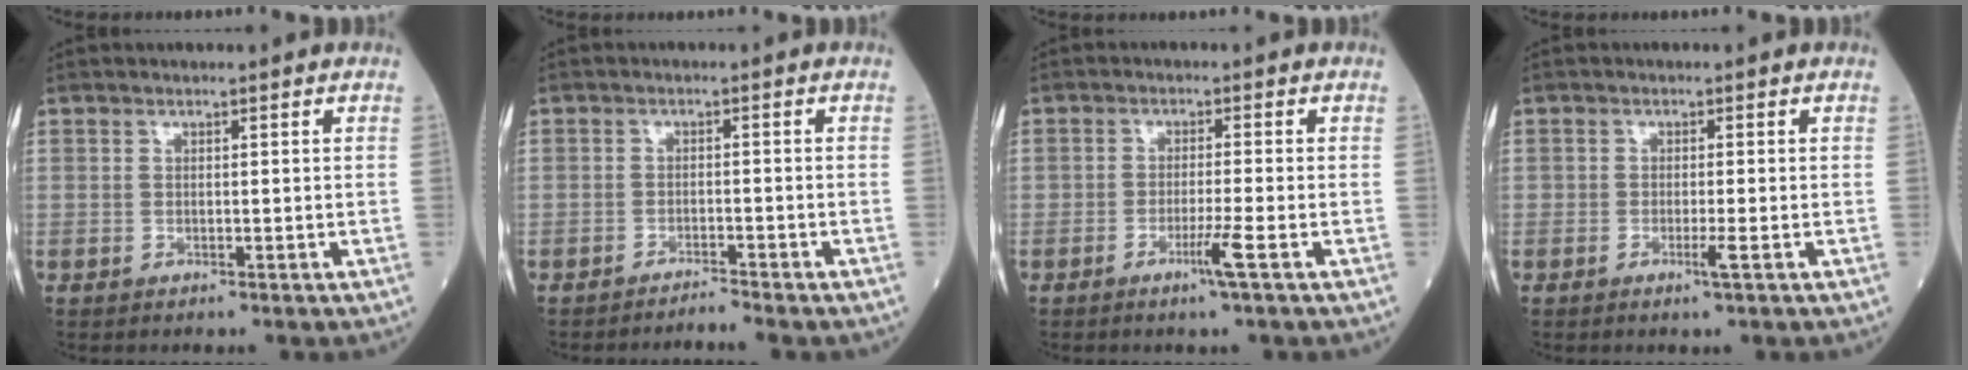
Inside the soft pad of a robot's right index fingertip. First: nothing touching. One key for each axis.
{"total": 2.1, "fx": -2.0, "fy": -0.5, "fz": 0.2, "tx": -0.002, "ty": -0.004, "tz": -0.034}
{"total": 3.5, "fx": -1.8, "fy": -0.7, "fz": 2.9, "tx": -0.055, "ty": -0.008, "tz": -0.036}
{"total": 1.8, "fx": -0.8, "fy": -0.2, "fz": 1.6, "tx": -0.030, "ty": -0.004, "tz": -0.016}